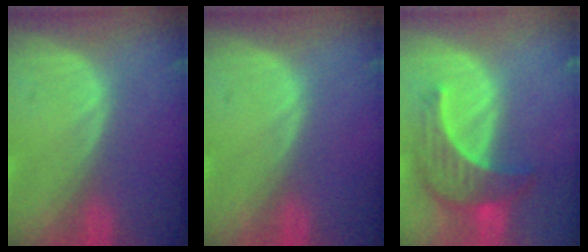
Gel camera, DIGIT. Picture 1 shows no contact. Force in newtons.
{"total": 0.0}
{"total": 7.1, "press": 6.8, "slide": 2.2}